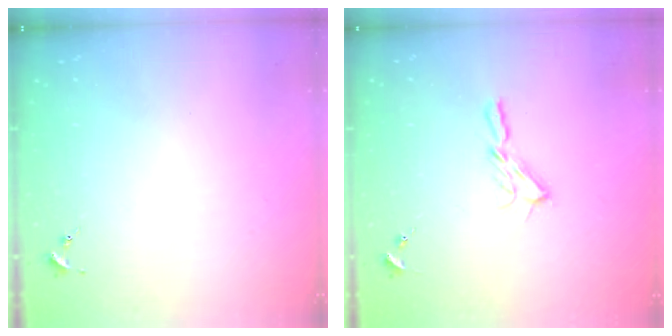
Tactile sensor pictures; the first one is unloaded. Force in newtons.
{"total": 5.9, "press": 5.9, "slide": 0.5}